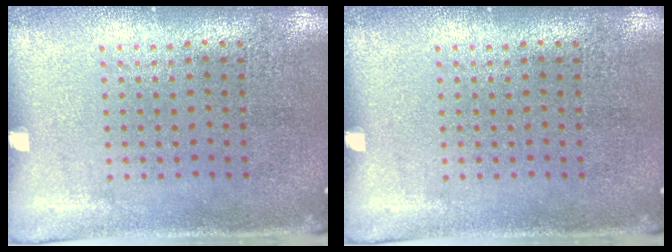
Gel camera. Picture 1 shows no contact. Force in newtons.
{"total": 0.0}